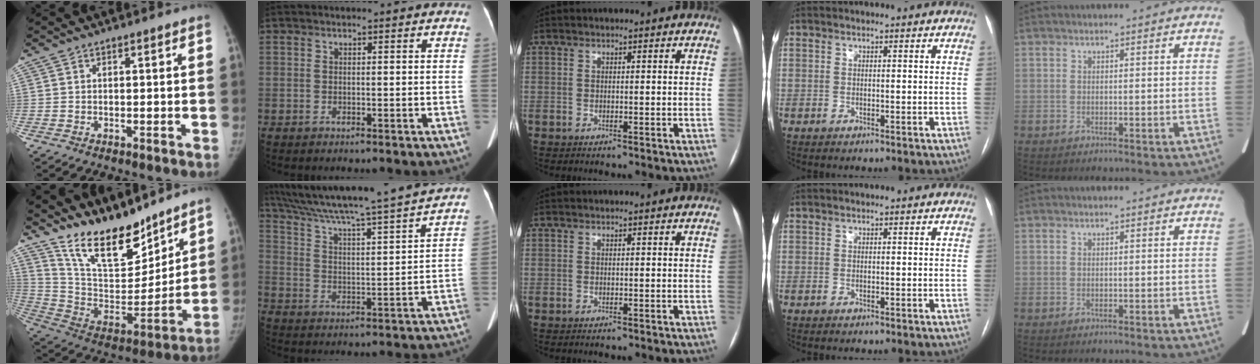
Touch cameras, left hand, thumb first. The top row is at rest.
{"thumb": {"total": 18.9, "force": [15.8, 6.4, 8.3], "torque": [-0.093, -0.107, 0.284]}, "index": {"total": 21.4, "force": [18.9, -1.7, 9.9], "torque": [-0.176, -0.018, 0.281]}}